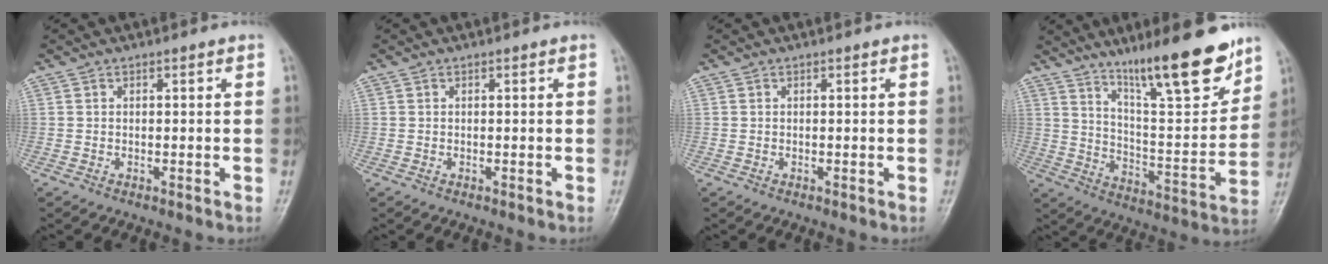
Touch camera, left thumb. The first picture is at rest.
{"total": 0.0}
{"total": 0.0}
{"total": 18.6, "force": [13.2, 3.8, 12.6], "torque": [-0.160, -0.083, 0.219]}